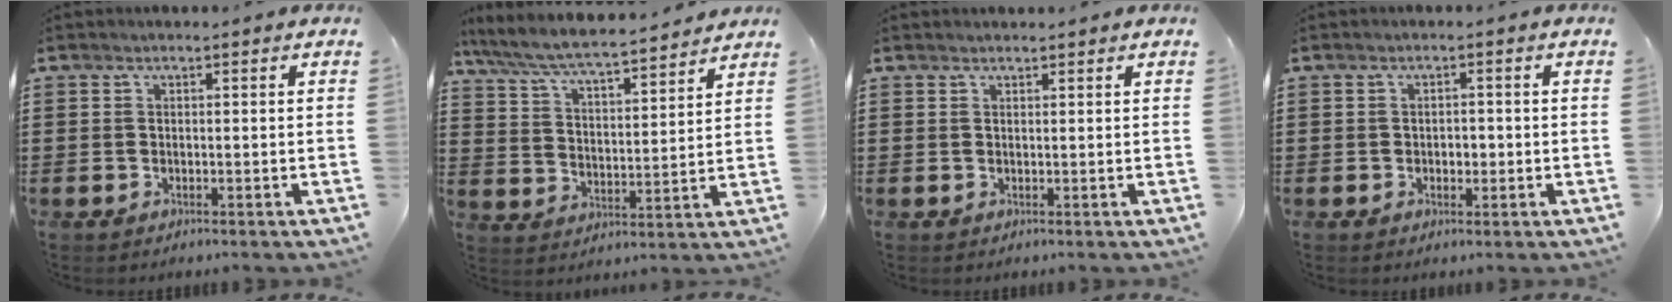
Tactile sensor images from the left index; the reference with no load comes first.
{"total": 6.3, "force": [5.9, 0.3, 2.2], "torque": [-0.069, -0.041, 0.097]}
{"total": 0.7, "force": [0.7, 0.1, 0.0], "torque": [-0.002, 0.001, 0.014]}
{"total": 1.6, "force": [-0.3, 1.1, 1.2], "torque": [-0.024, 0.006, -0.008]}